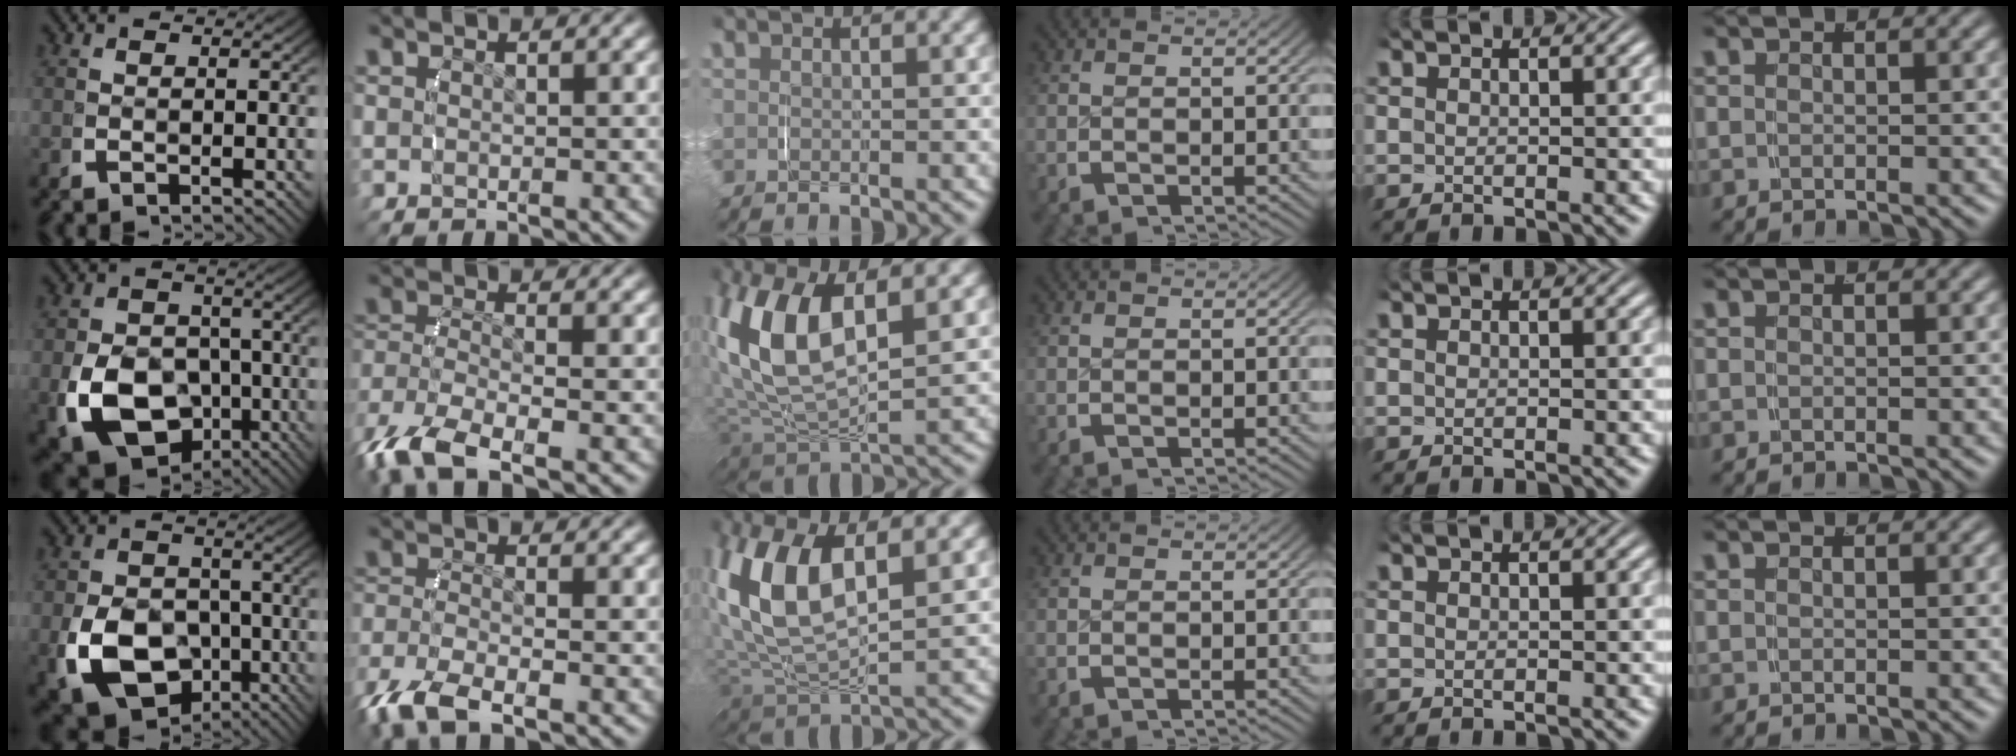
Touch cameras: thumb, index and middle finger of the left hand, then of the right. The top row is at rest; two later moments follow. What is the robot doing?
{"motion": "grasp_and_lifting", "object": "towel"}